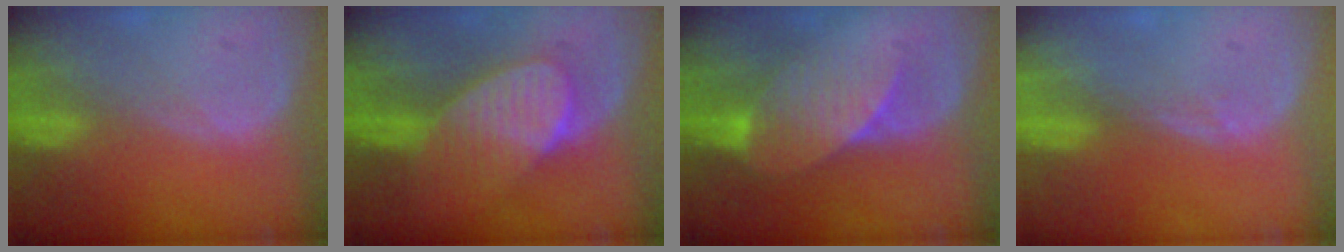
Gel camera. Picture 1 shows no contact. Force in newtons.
{"total": 7.0, "press": 7.0, "slide": 0.4}
{"total": 7.5, "press": 6.8, "slide": 3.0}
{"total": 0.8, "press": 0.6, "slide": 0.6}